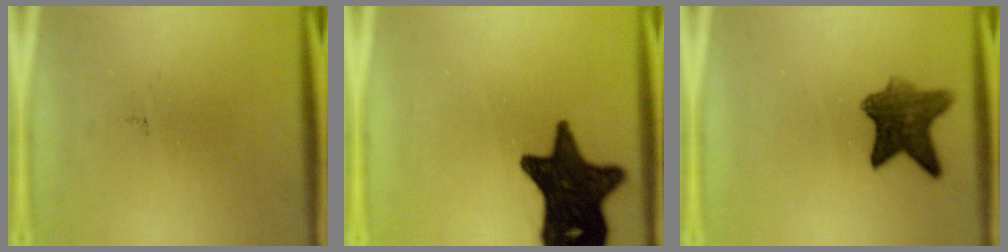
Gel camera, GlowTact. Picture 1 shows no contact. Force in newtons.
{"total": 17.2}
{"total": 7.7}